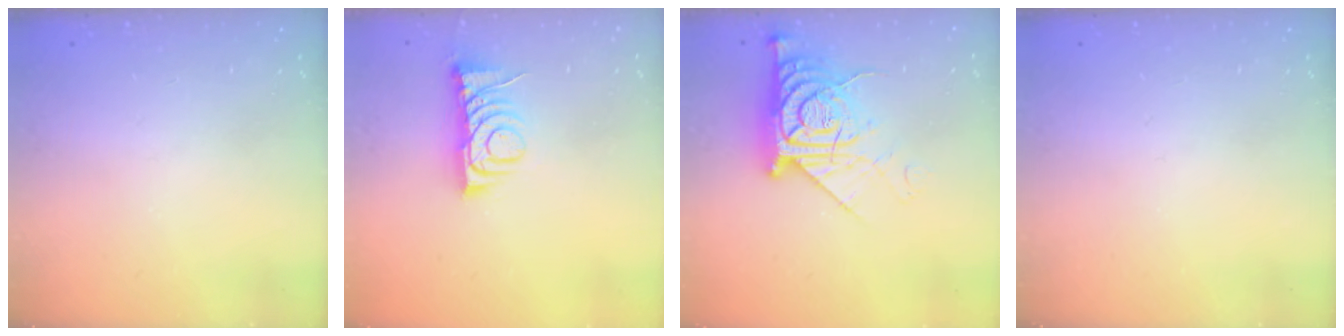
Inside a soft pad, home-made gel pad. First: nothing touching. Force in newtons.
{"total": 7.8, "press": 7.7, "slide": 0.7}
{"total": 14.0, "press": 13.9, "slide": 1.4}
{"total": 0.0}